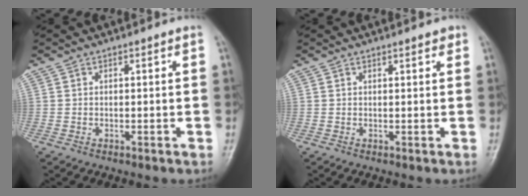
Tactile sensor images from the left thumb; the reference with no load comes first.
{"total": 1.1, "force": [0.8, 0.4, 0.7], "torque": [-0.006, -0.003, 0.008]}